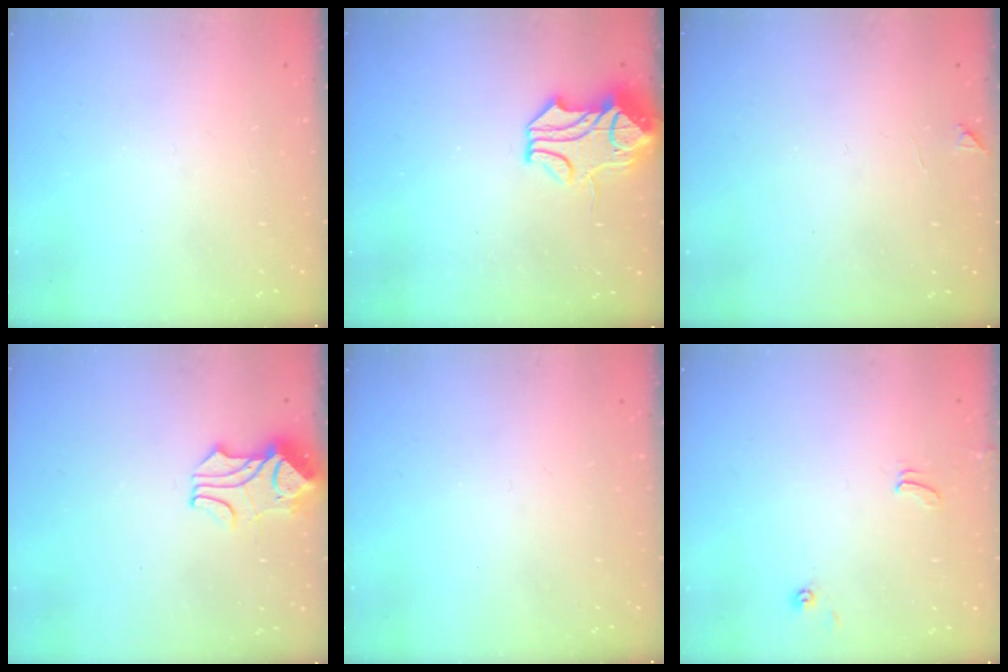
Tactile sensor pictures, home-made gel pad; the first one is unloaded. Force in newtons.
{"total": 2.2, "press": 1.6, "slide": 1.5}
{"total": 5.6, "press": 5.5, "slide": 0.5}
{"total": 1.6, "press": 1.2, "slide": 1.0}
{"total": 0.0}
{"total": 0.9, "press": 0.8, "slide": 0.4}